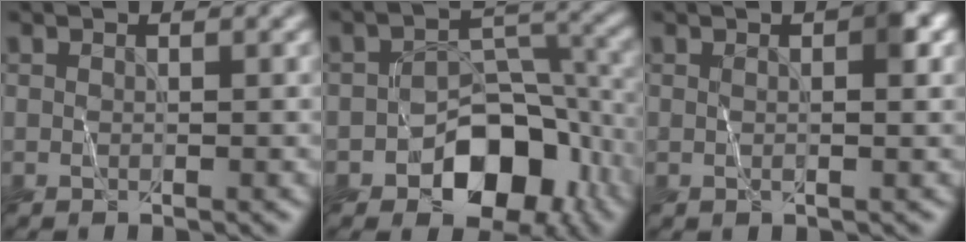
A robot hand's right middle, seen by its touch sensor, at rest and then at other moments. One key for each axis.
{"total": 7.4, "fx": -3.8, "fy": 4.5, "fz": 4.6, "tx": -0.048, "ty": 0.003, "tz": -0.062}
{"total": 2.2, "fx": 0.5, "fy": 0.5, "fz": 2.0, "tx": -0.026, "ty": 0.006, "tz": 0.009}